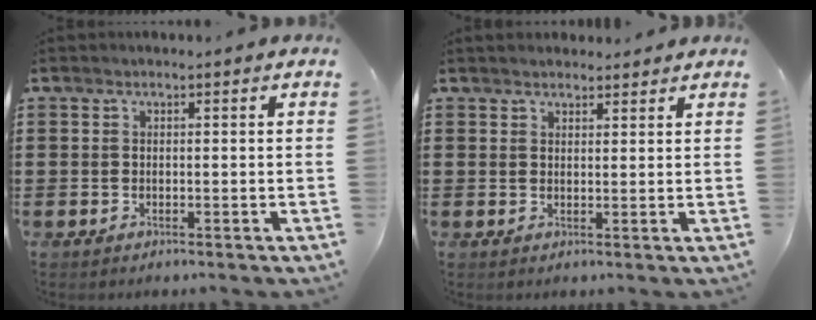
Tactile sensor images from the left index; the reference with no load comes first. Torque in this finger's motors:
{"motor_torque": [0.77, 0.62, 0.00, 0.00]}